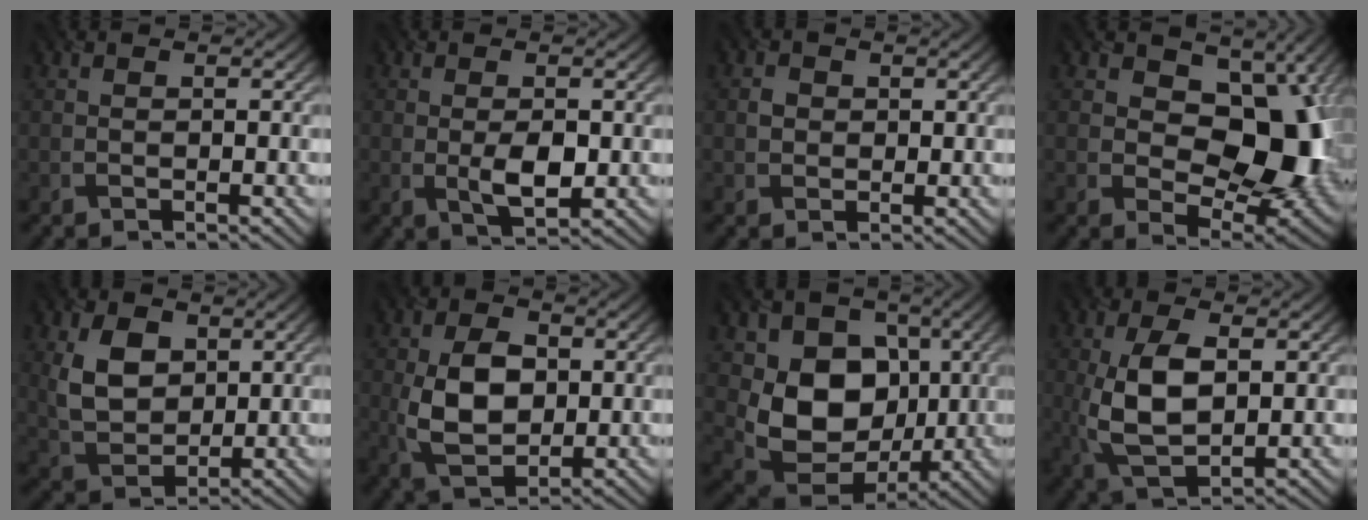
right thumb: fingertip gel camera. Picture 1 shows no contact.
{"total": 4.0, "force": [-0.4, 1.8, 3.6], "torque": [-0.067, -0.007, -0.003]}
{"total": 1.6, "force": [0.3, 1.5, 0.5], "torque": [-0.011, -0.002, 0.002]}
{"total": 15.1, "force": [1.9, 10.0, 11.1], "torque": [-0.143, -0.004, 0.032]}
{"total": 7.6, "force": [2.3, 5.3, 5.0], "torque": [-0.117, -0.003, 0.047]}
{"total": 8.6, "force": [0.0, 5.7, 6.5], "torque": [-0.140, -0.004, -0.005]}
{"total": 11.9, "force": [0.8, 9.3, 7.3], "torque": [-0.144, -0.025, 0.015]}
{"total": 8.8, "force": [0.5, 4.8, 7.4], "torque": [-0.169, -0.001, 0.011]}